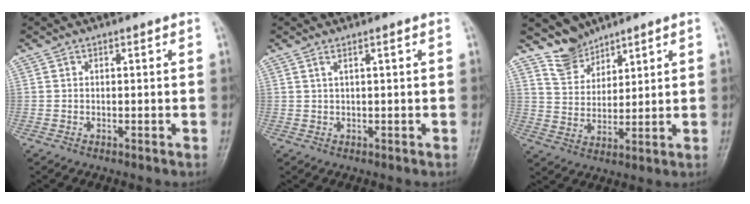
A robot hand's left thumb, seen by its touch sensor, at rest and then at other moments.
{"total": 1.2, "force": [0.6, -0.2, 1.1], "torque": [-0.028, 0.003, 0.015]}
{"total": 5.7, "force": [5.1, 2.5, 0.3], "torque": [0.017, -0.047, 0.112]}